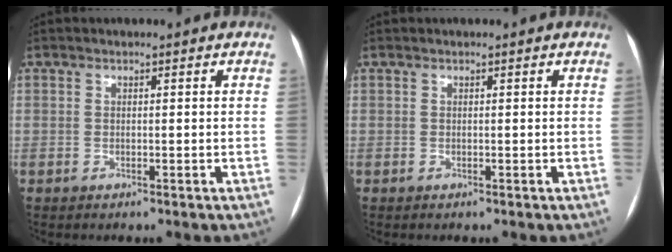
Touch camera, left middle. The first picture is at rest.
{"total": 0.0}